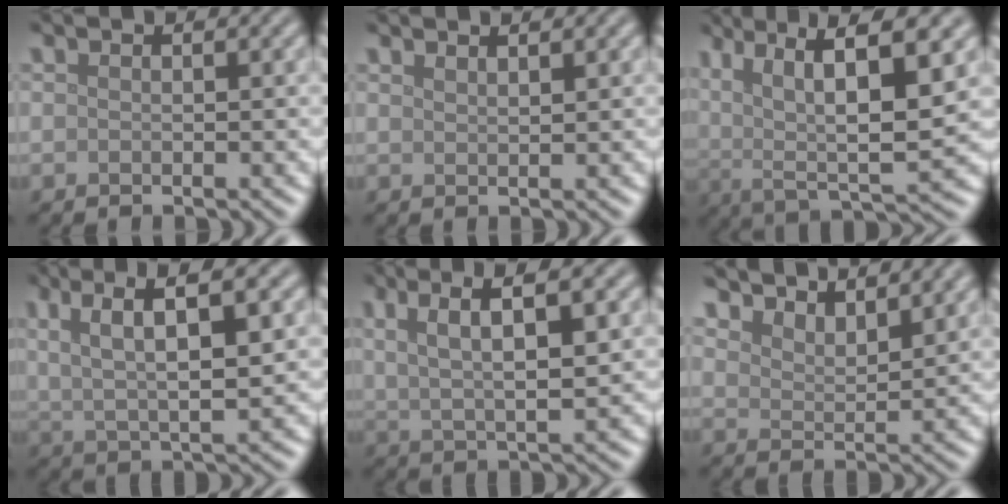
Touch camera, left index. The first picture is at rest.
{"total": 1.2, "force": [1.1, 0.2, 0.4], "torque": [0.000, 0.001, 0.013]}
{"total": 11.9, "force": [4.7, 3.7, 10.3], "torque": [-0.186, 0.006, 0.082]}
{"total": 8.2, "force": [3.4, 2.5, 7.1], "torque": [-0.133, 0.009, 0.061]}
{"total": 7.0, "force": [2.9, 1.9, 6.2], "torque": [-0.110, 0.006, 0.054]}
{"total": 6.1, "force": [5.6, 1.4, 1.9], "torque": [-0.037, -0.003, 0.088]}